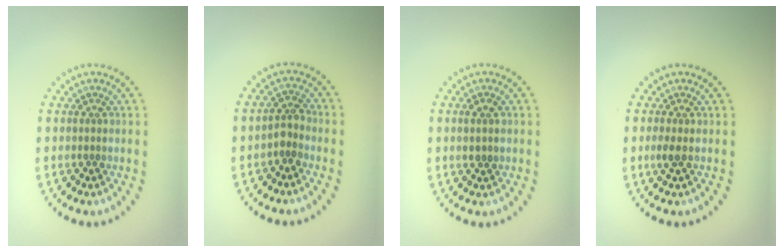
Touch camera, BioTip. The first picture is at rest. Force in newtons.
{"total": 1.7, "press": 1.4, "slide": 1.0}
{"total": 1.5, "press": 1.4, "slide": 0.4}
{"total": 1.0, "press": 1.0, "slide": 0.4}